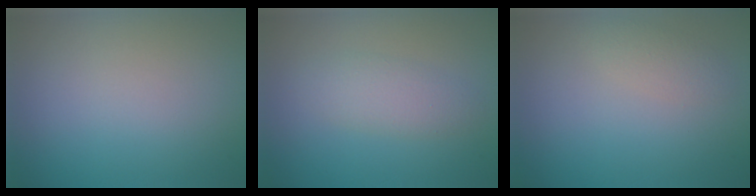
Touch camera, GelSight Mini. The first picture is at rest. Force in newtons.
{"total": 2.4, "press": 2.4, "slide": 0.1}
{"total": 1.4, "press": 1.4, "slide": 0.1}